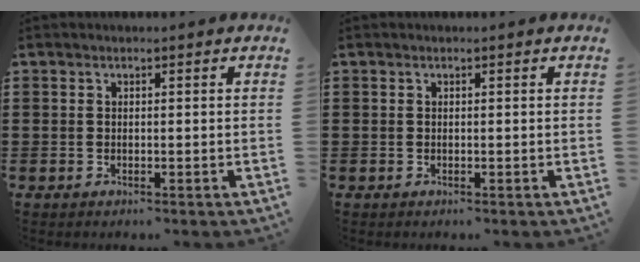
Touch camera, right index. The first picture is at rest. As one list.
[{"total": 0.0}]